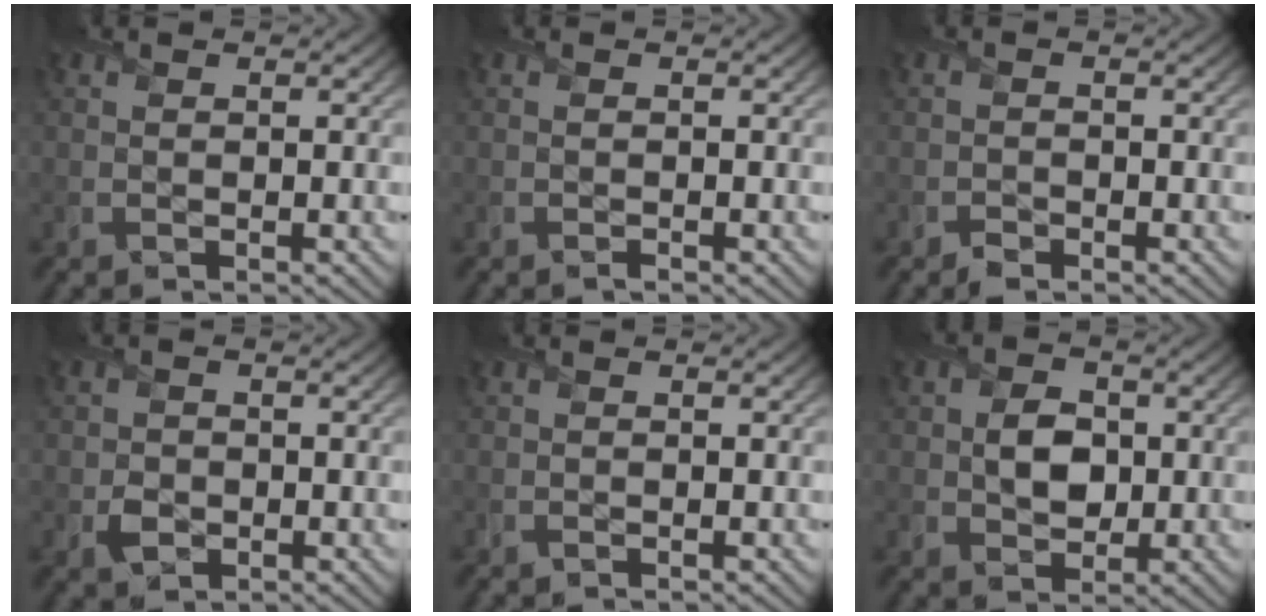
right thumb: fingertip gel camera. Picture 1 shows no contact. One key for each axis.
{"total": 0.0}
{"total": 0.8, "fx": -0.7, "fy": 0.3, "fz": -0.2, "tx": 0.008, "ty": 0.000, "tz": -0.015}
{"total": 1.8, "fx": -0.5, "fy": 1.7, "fz": 0.4, "tx": -0.002, "ty": -0.005, "tz": -0.014}
{"total": 0.0}
{"total": 4.3, "fx": 0.1, "fy": 3.4, "fz": 2.7, "tx": -0.051, "ty": -0.005, "tz": -0.006}